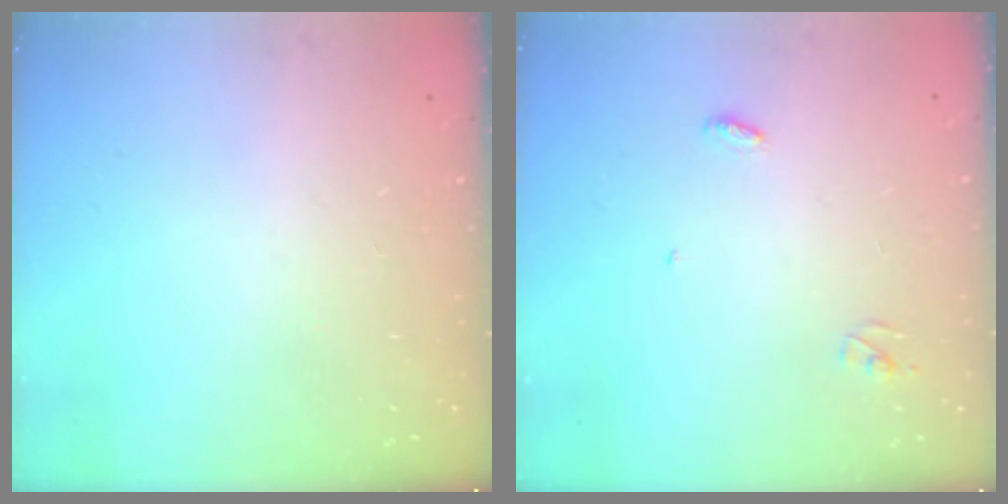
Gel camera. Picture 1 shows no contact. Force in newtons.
{"total": 3.3, "press": 3.2, "slide": 0.3}